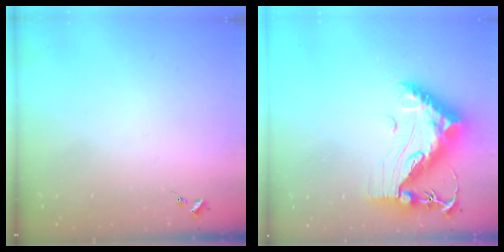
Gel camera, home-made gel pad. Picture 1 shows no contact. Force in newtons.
{"total": 19.1, "press": 19.1, "slide": 1.6}